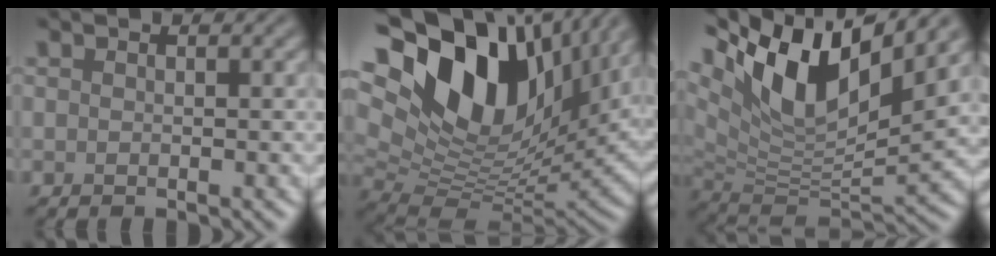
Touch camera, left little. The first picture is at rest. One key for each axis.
{"total": 19.5, "fx": 8.3, "fy": 11.3, "fz": 13.6, "tx": -0.268, "ty": 0.034, "tz": 0.141}
{"total": 12.6, "fx": 6.6, "fy": 5.4, "fz": 9.3, "tx": -0.173, "ty": 0.007, "tz": 0.123}